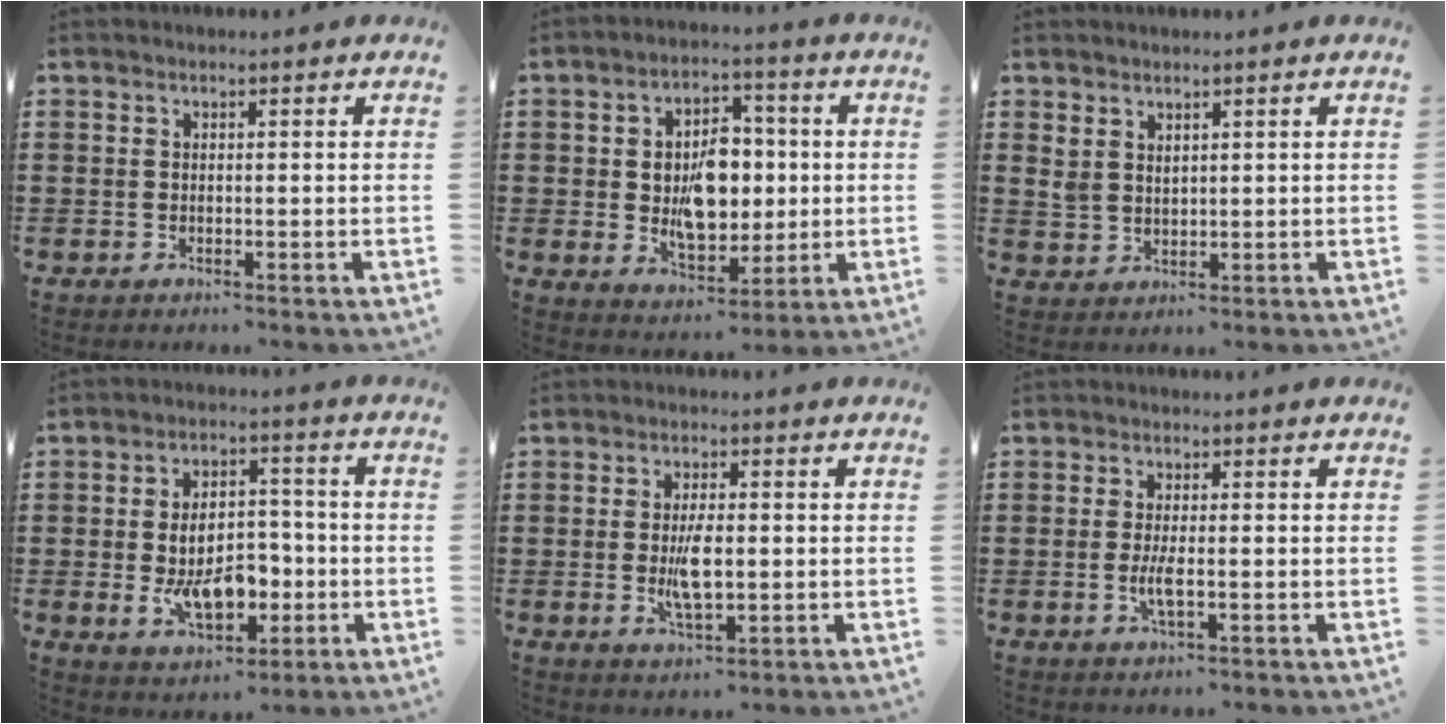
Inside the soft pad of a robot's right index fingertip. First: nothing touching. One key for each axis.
{"total": 8.9, "fx": 0.2, "fy": 5.9, "fz": 6.7, "tx": -0.117, "ty": 0.008, "tz": 0.000}
{"total": 2.3, "fx": 2.0, "fy": 1.2, "fz": 0.4, "tx": -0.013, "ty": 0.005, "tz": 0.039}
{"total": 9.5, "fx": -2.0, "fy": 5.6, "fz": 7.5, "tx": -0.122, "ty": 0.003, "tz": -0.038}
{"total": 5.5, "fx": -0.4, "fy": 2.0, "fz": 5.1, "tx": -0.105, "ty": -0.005, "tz": -0.012}
{"total": 2.9, "fx": -0.7, "fy": 0.5, "fz": 2.8, "tx": -0.062, "ty": -0.008, "tz": -0.017}